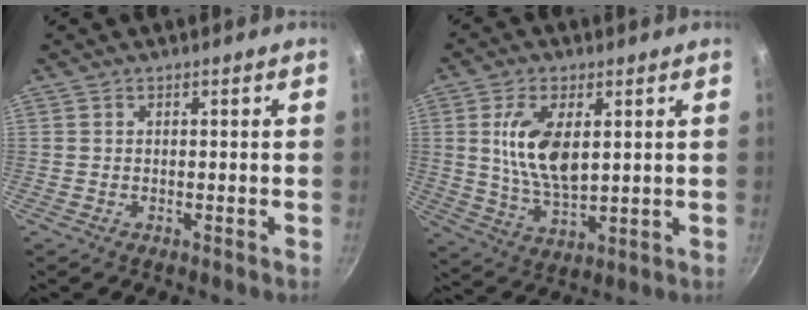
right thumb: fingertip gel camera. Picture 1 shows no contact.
{"total": 11.8, "force": [2.6, 6.0, 9.8], "torque": [-0.180, -0.015, 0.054]}